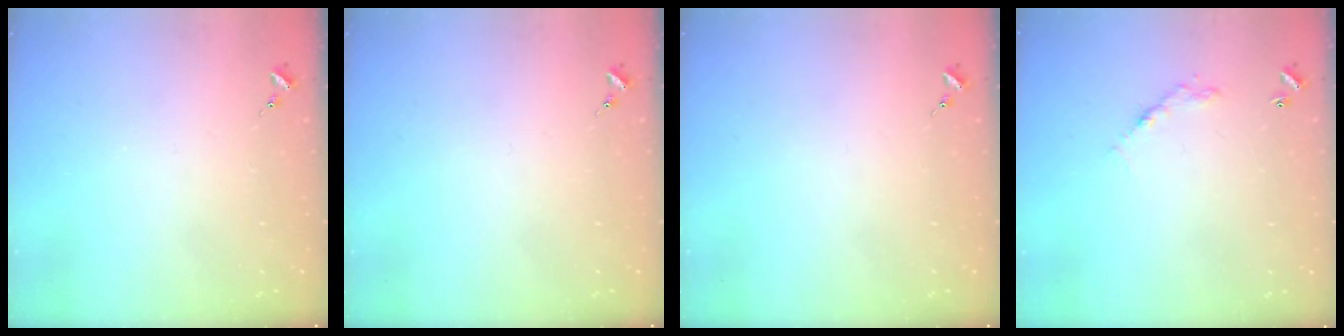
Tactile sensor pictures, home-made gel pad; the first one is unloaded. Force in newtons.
{"total": 0.0}
{"total": 0.0}
{"total": 5.1, "press": 5.1, "slide": 0.4}